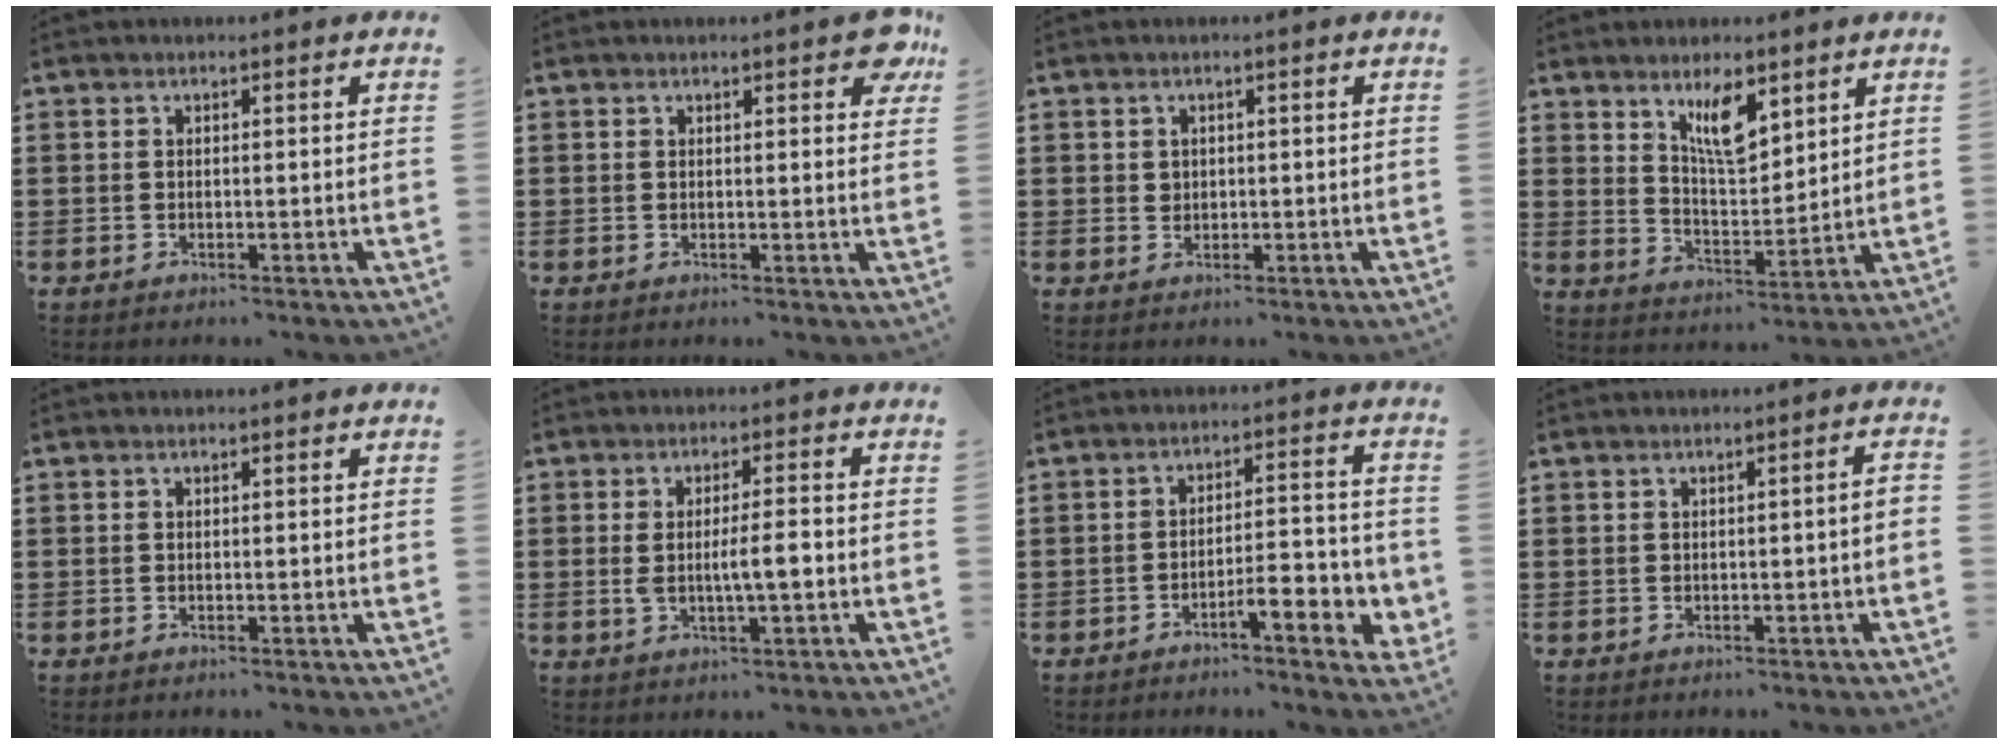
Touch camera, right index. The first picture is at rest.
{"total": 2.6, "force": [1.6, 1.0, 1.8], "torque": [-0.016, -0.001, 0.023]}
{"total": 1.3, "force": [0.4, 1.1, 0.4], "torque": [-0.010, 0.006, 0.008]}
{"total": 7.5, "force": [4.7, 2.7, 5.2], "torque": [-0.089, -0.015, 0.079]}
{"total": 0.0}
{"total": 5.3, "force": [-0.5, 1.1, 5.1], "torque": [-0.097, -0.002, -0.012]}
{"total": 6.6, "force": [-3.4, 1.3, 5.4], "torque": [-0.078, -0.003, -0.059]}
{"total": 1.2, "force": [-0.3, -0.2, 1.2], "torque": [-0.018, -0.004, -0.005]}